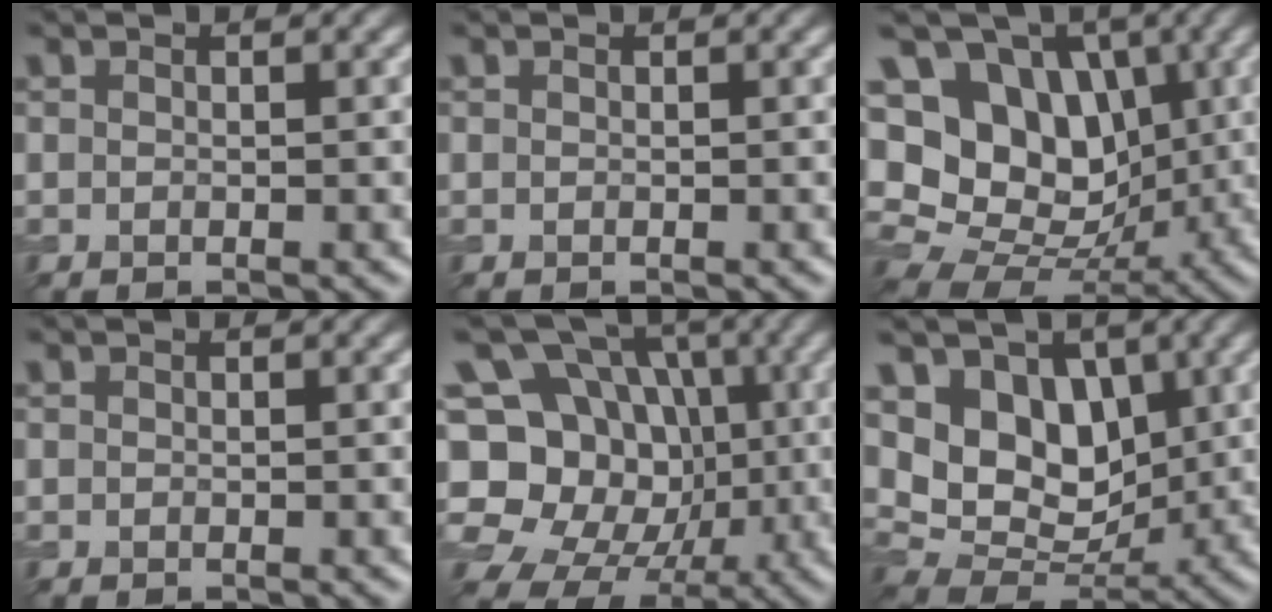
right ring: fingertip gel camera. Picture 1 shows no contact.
{"total": 0.0}
{"total": 13.3, "force": [3.0, 10.5, 7.6], "torque": [-0.153, 0.043, 0.035]}
{"total": 0.0}
{"total": 16.9, "force": [-1.3, 14.6, 8.5], "torque": [-0.190, 0.031, -0.041]}
{"total": 7.9, "force": [2.6, 5.9, 4.6], "torque": [-0.080, -0.016, 0.037]}